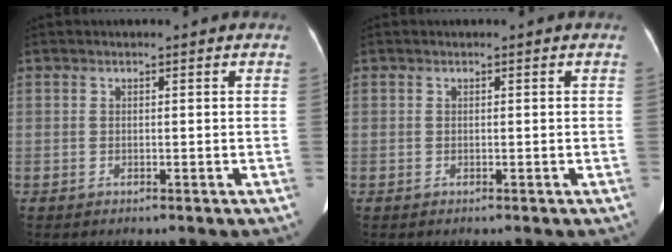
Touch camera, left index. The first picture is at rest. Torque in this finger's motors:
{"motor_torque": [-0.09, -0.20, 0.04, 0.02]}